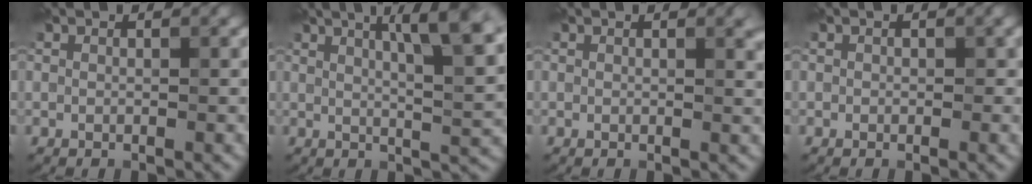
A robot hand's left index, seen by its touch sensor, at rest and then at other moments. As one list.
[{"total": 9.1, "force": [4.1, 2.4, 7.7], "torque": [-0.083, 0.025, 0.056]}, {"total": 1.3, "force": [0.8, 0.4, 1.0], "torque": [-0.008, 0.000, 0.012]}, {"total": 0.8, "force": [0.0, 0.7, 0.3], "torque": [-0.001, -0.003, -0.001]}]